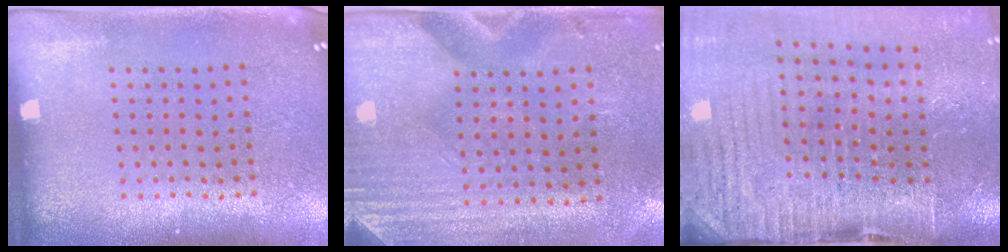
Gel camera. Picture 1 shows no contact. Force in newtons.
{"total": 3.0, "press": 2.6, "slide": 1.5}
{"total": 4.2, "press": 3.8, "slide": 1.9}